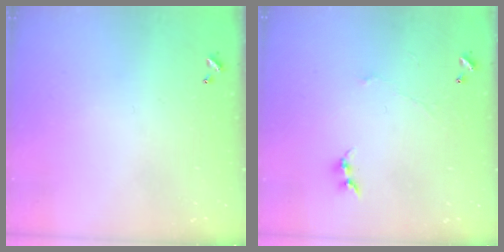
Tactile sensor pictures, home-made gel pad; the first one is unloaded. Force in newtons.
{"total": 0.0}